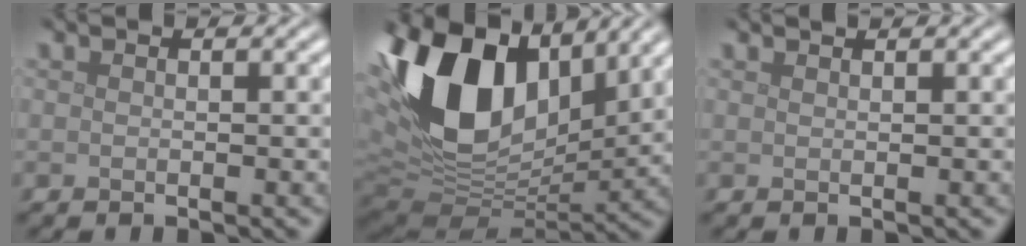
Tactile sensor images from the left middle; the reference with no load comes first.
{"total": 16.2, "force": [5.2, 9.6, 11.9], "torque": [-0.251, 0.015, 0.089]}
{"total": 0.7, "force": [0.6, 0.1, 0.3], "torque": [-0.004, -0.001, 0.006]}